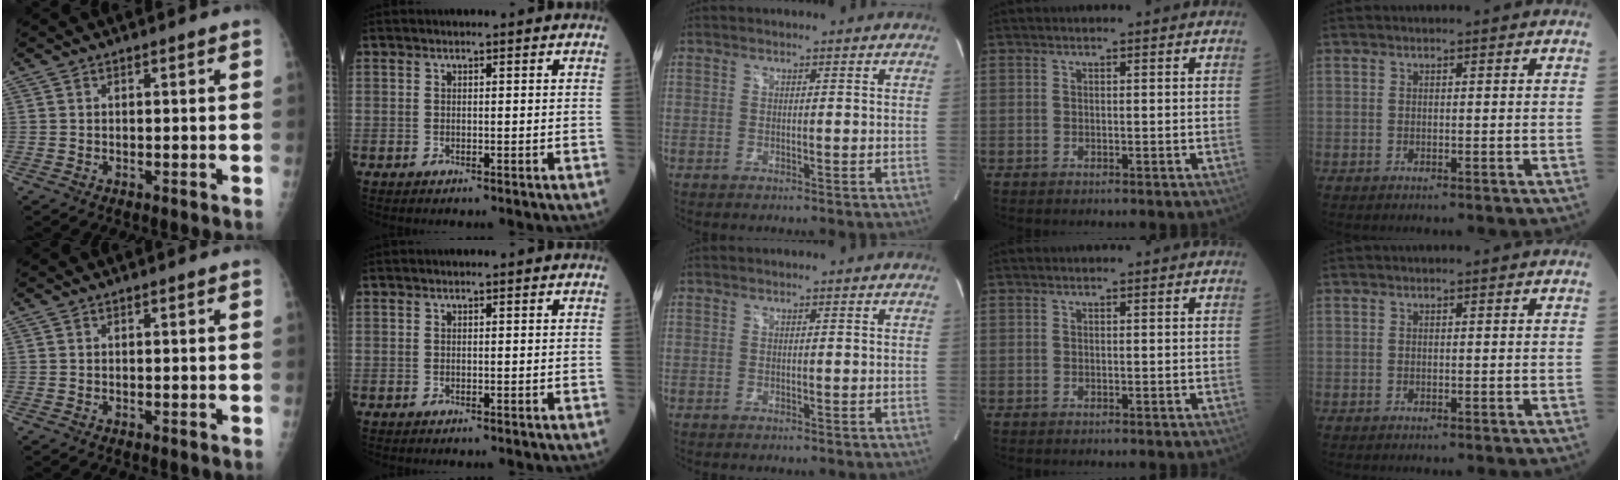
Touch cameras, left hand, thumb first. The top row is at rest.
{}